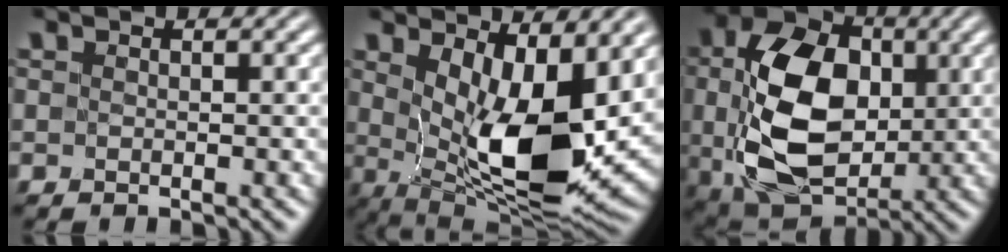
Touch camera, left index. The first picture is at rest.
{"total": 11.6, "force": [1.8, 5.4, 10.1], "torque": [-0.159, -0.033, 0.042]}
{"total": 11.7, "force": [0.6, 7.9, 8.6], "torque": [-0.180, -0.005, 0.017]}